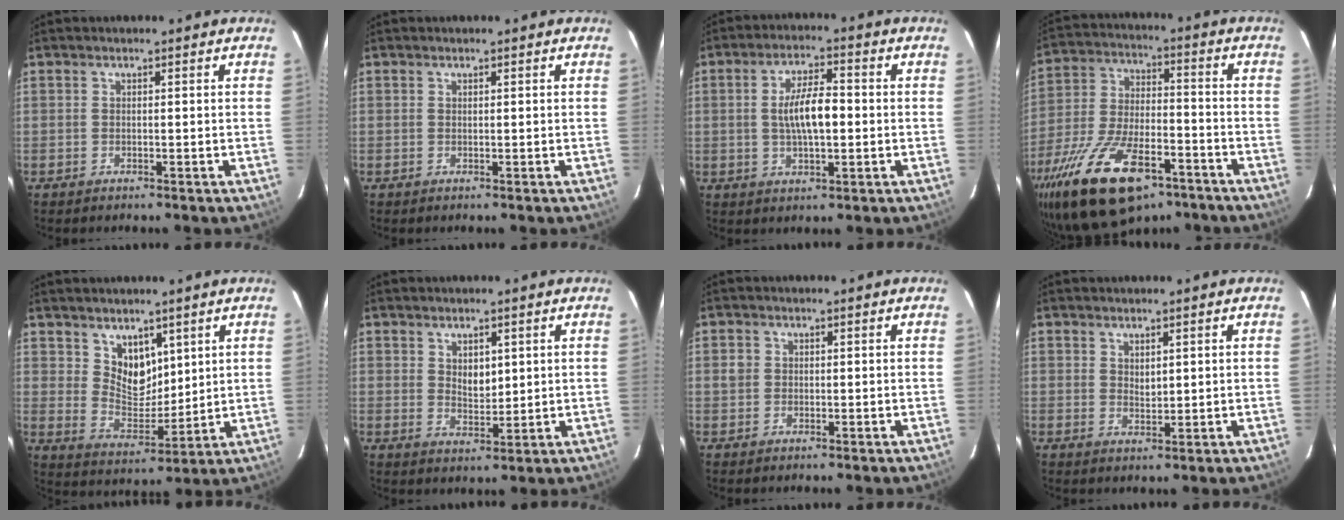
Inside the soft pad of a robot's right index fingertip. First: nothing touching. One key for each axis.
{"total": 0.0}
{"total": 8.0, "fx": -0.1, "fy": 2.8, "fz": 7.5, "tx": -0.139, "ty": 0.007, "tz": 0.001}
{"total": 23.7, "fx": -14.6, "fy": 10.5, "fz": 15.4, "tx": -0.316, "ty": -0.031, "tz": -0.240}
{"total": 7.5, "fx": 4.5, "fy": 5.0, "fz": 3.3, "tx": -0.048, "ty": -0.001, "tz": 0.093}
{"total": 4.0, "fx": 1.5, "fy": 2.5, "fz": 2.6, "tx": -0.038, "ty": -0.001, "tz": 0.030}
{"total": 1.6, "fx": -0.1, "fy": 1.6, "fz": 0.4, "tx": -0.007, "ty": 0.003, "tz": -0.004}
{"total": 1.9, "fx": 1.1, "fy": 1.1, "fz": 1.2, "tx": -0.017, "ty": -0.001, "tz": 0.020}